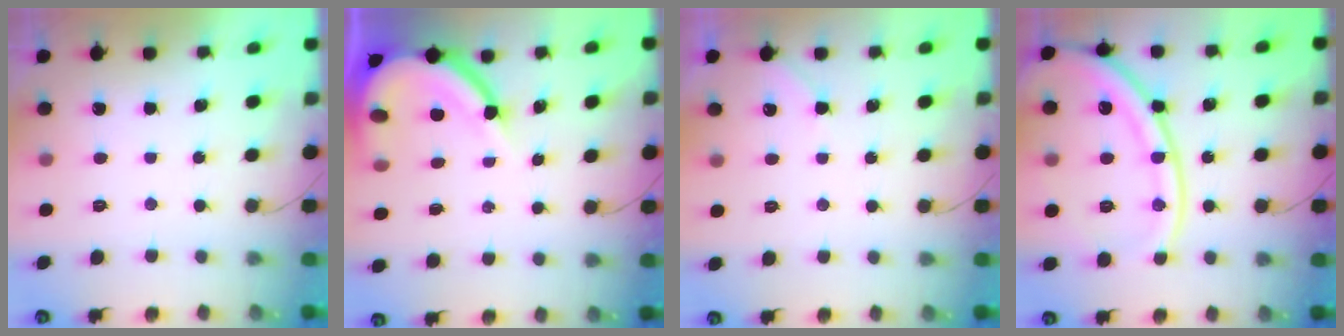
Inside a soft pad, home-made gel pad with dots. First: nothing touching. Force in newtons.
{"total": 13.0, "press": 12.9, "slide": 1.4}
{"total": 3.5, "press": 3.5, "slide": 0.5}
{"total": 20.5, "press": 20.4, "slide": 2.2}